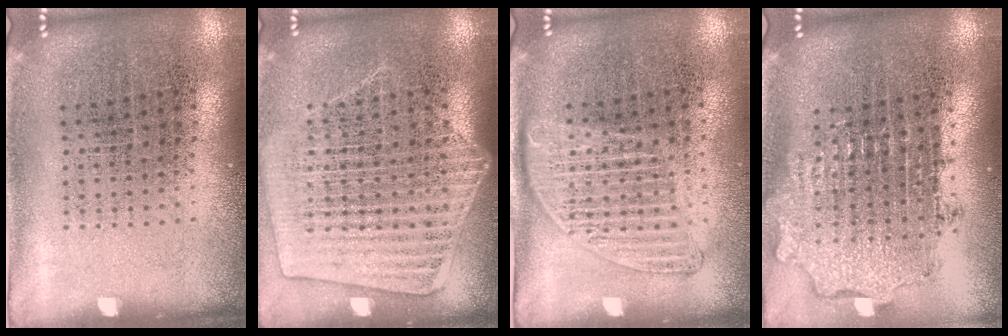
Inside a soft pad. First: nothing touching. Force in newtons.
{"total": 1.6, "press": 1.5, "slide": 0.5}
{"total": 1.4, "press": 1.3, "slide": 0.6}
{"total": 1.9, "press": 1.4, "slide": 1.2}